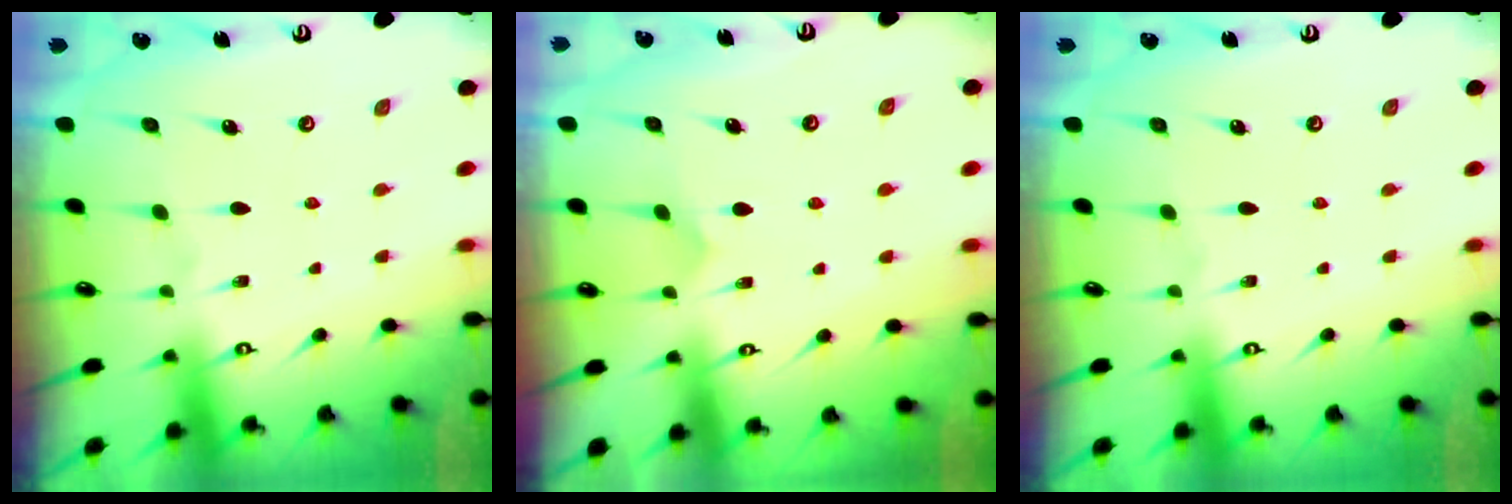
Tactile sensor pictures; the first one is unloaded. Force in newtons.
{"total": 4.6, "press": 4.6, "slide": 0.4}
{"total": 0.0}